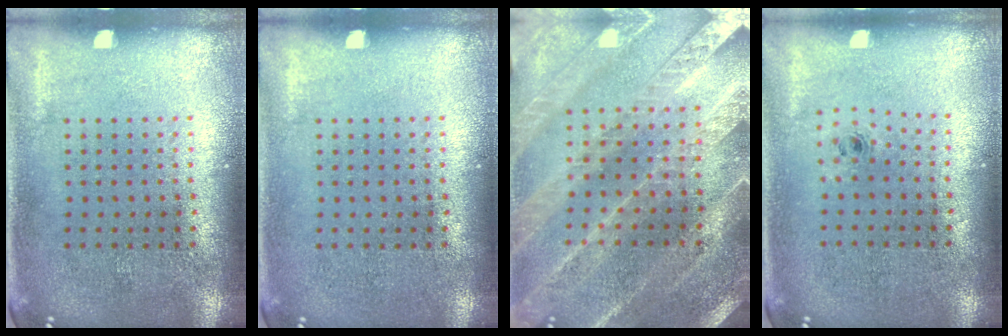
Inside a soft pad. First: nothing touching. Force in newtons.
{"total": 0.0}
{"total": 2.4, "press": 2.4, "slide": 0.2}
{"total": 0.7, "press": 0.3, "slide": 0.6}